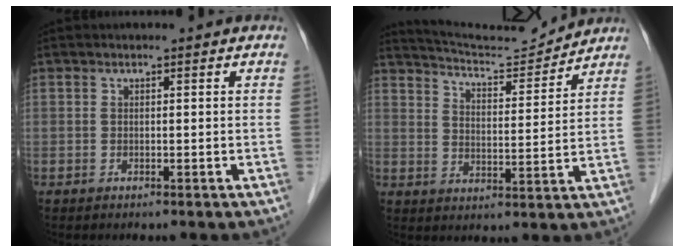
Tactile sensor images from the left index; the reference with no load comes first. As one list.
[{"total": 10.2, "force": [10.1, -0.8, 1.0], "torque": [-0.028, -0.004, 0.165]}]